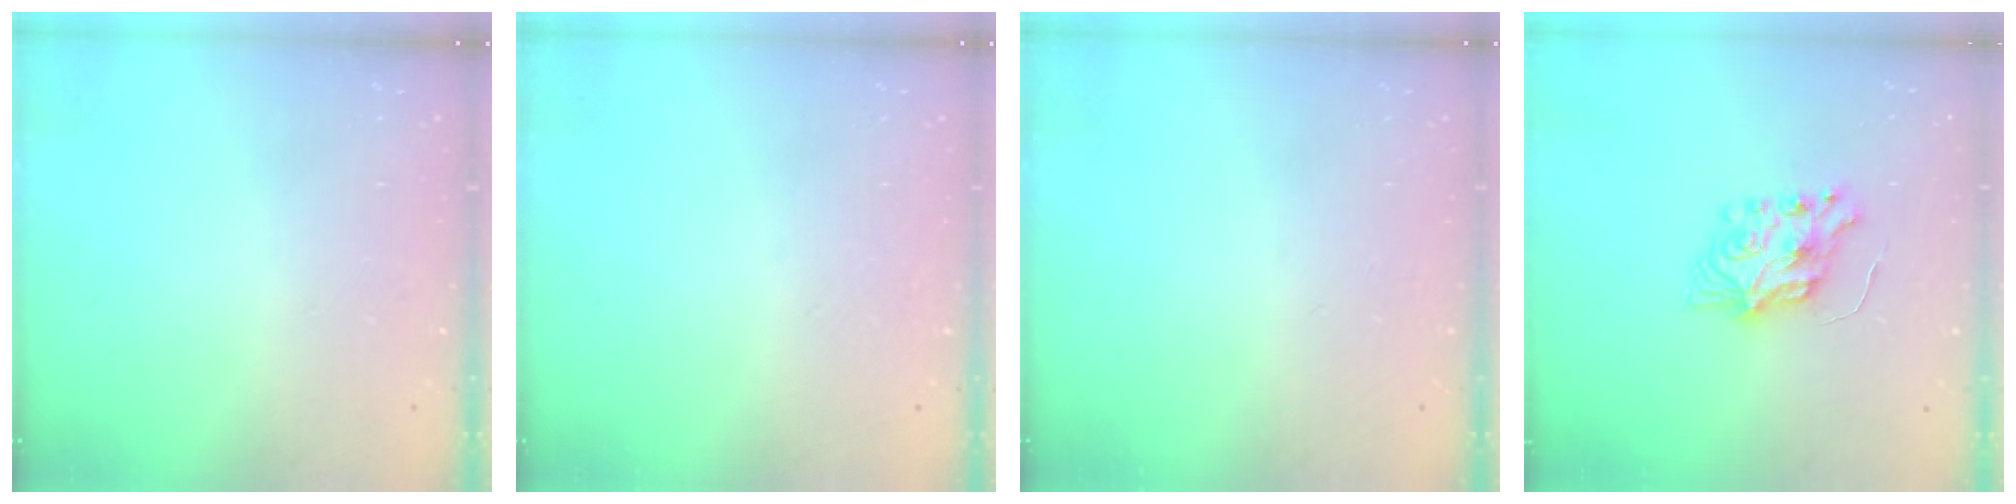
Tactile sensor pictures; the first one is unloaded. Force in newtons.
{"total": 0.0}
{"total": 0.0}
{"total": 7.3, "press": 7.3, "slide": 0.3}